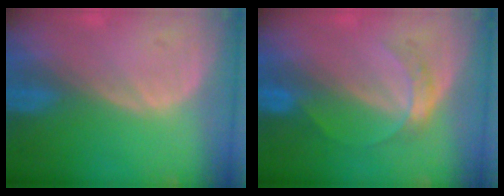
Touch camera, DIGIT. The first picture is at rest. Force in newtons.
{"total": 3.5, "press": 3.5, "slide": 0.4}